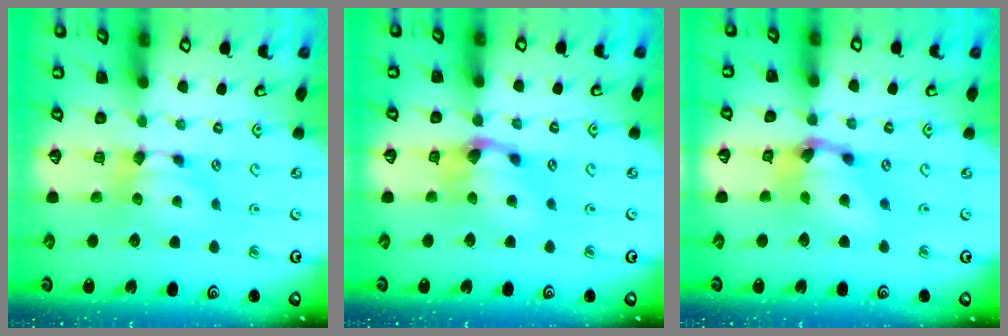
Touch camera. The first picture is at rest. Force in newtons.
{"total": 2.1, "press": 1.3, "slide": 1.7}
{"total": 5.3, "press": 4.9, "slide": 1.8}